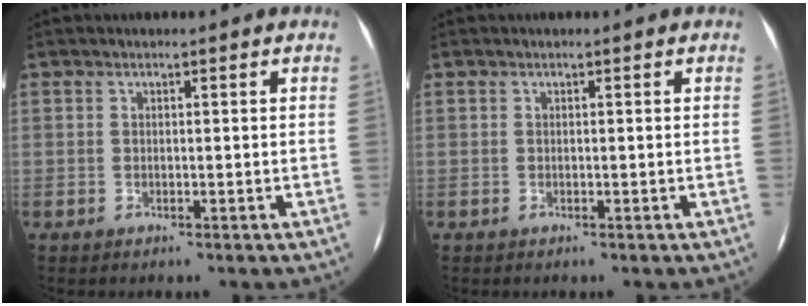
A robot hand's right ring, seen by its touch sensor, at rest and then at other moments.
{"total": 0.0}